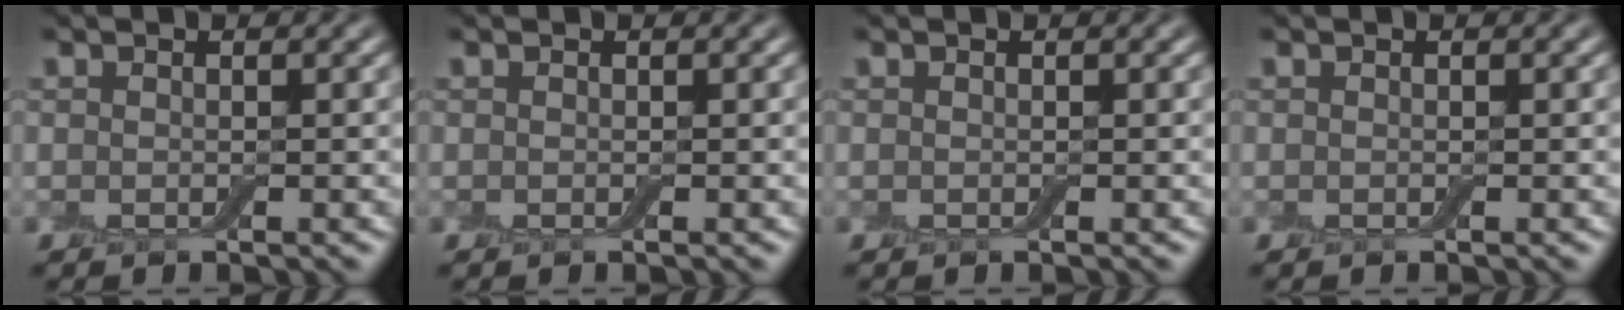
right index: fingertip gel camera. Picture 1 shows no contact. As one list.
[{"total": 0.0}, {"total": 0.0}, {"total": 0.0}]